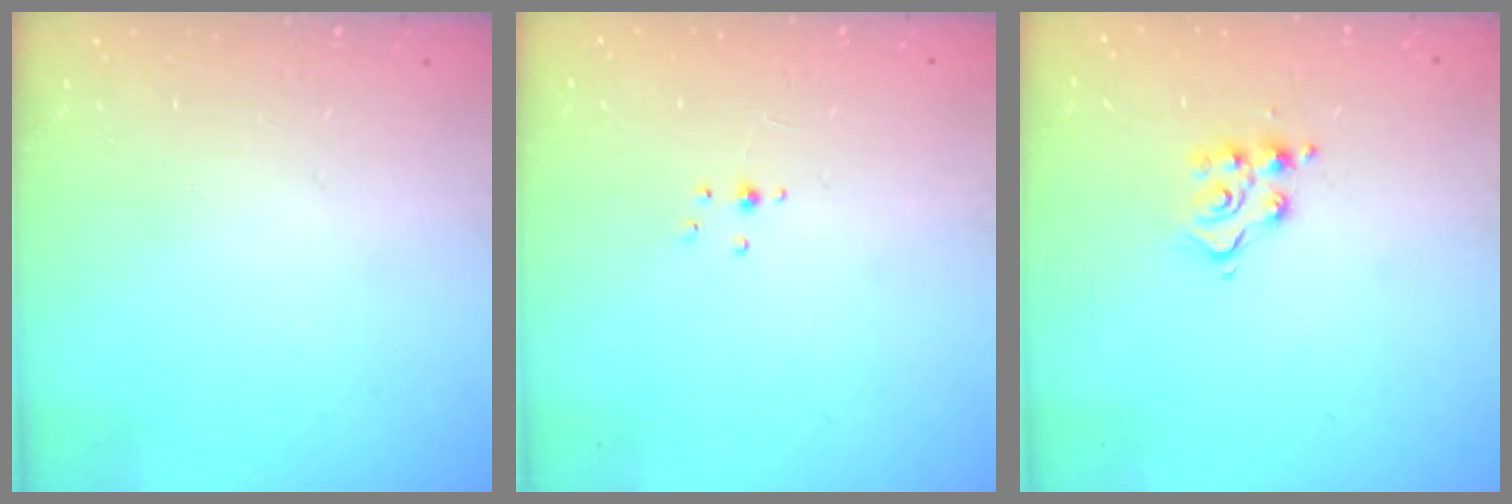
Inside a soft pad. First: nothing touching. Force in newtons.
{"total": 2.5, "press": 2.3, "slide": 1.0}
{"total": 8.7, "press": 8.6, "slide": 0.4}